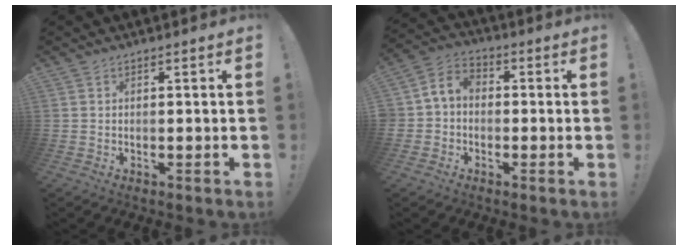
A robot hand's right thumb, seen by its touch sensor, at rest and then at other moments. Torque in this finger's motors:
{"motor_torque": [0.67, 0.72, -0.07, 0.14, 0.09]}